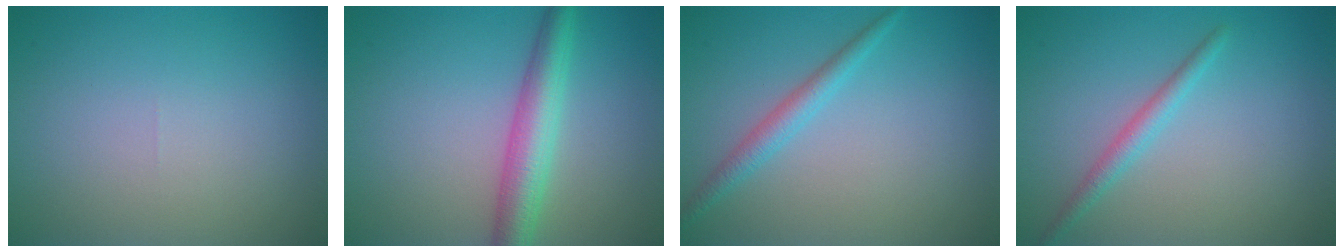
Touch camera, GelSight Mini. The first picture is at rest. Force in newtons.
{"total": 4.5, "press": 4.5, "slide": 0.1}
{"total": 2.0, "press": 2.0, "slide": 0.1}
{"total": 1.8, "press": 1.8, "slide": 0.0}